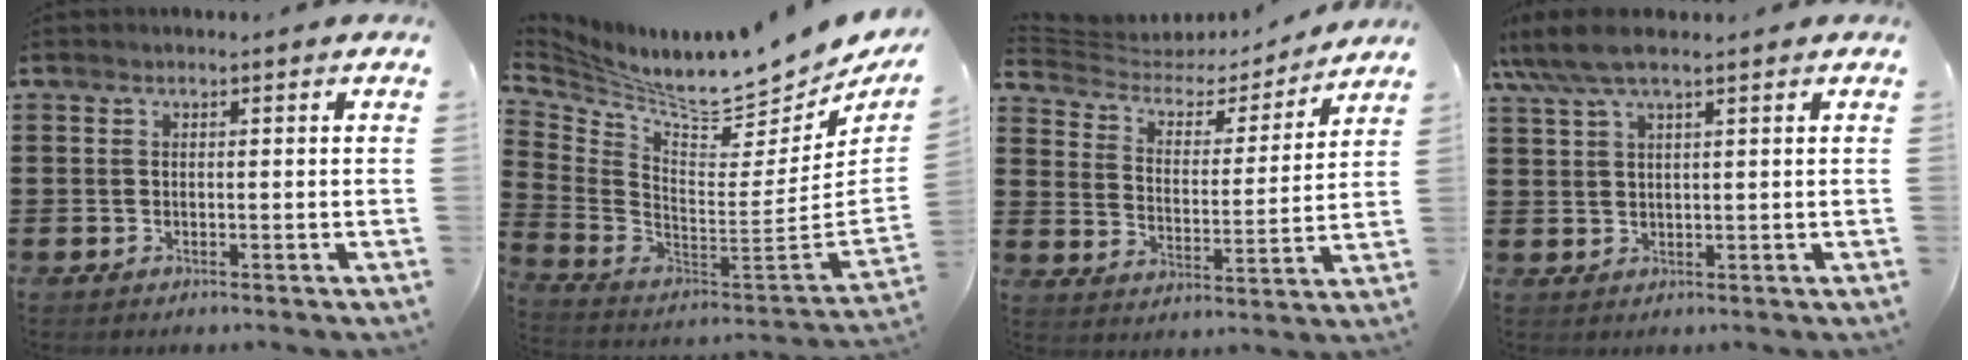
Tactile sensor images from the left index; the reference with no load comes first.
{"total": 6.6, "force": [6.0, 0.2, 2.6], "torque": [-0.070, -0.077, 0.094]}
{"total": 4.0, "force": [3.4, 1.7, 1.3], "torque": [-0.050, -0.024, 0.049]}
{"total": 5.1, "force": [3.7, 0.7, 3.4], "torque": [-0.082, -0.003, 0.065]}